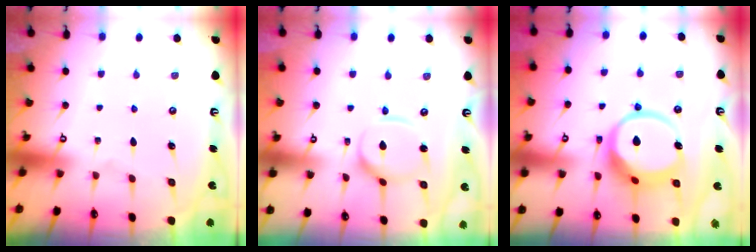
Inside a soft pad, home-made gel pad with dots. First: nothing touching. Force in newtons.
{"total": 8.4, "press": 8.4, "slide": 0.9}
{"total": 12.0, "press": 12.0, "slide": 1.4}